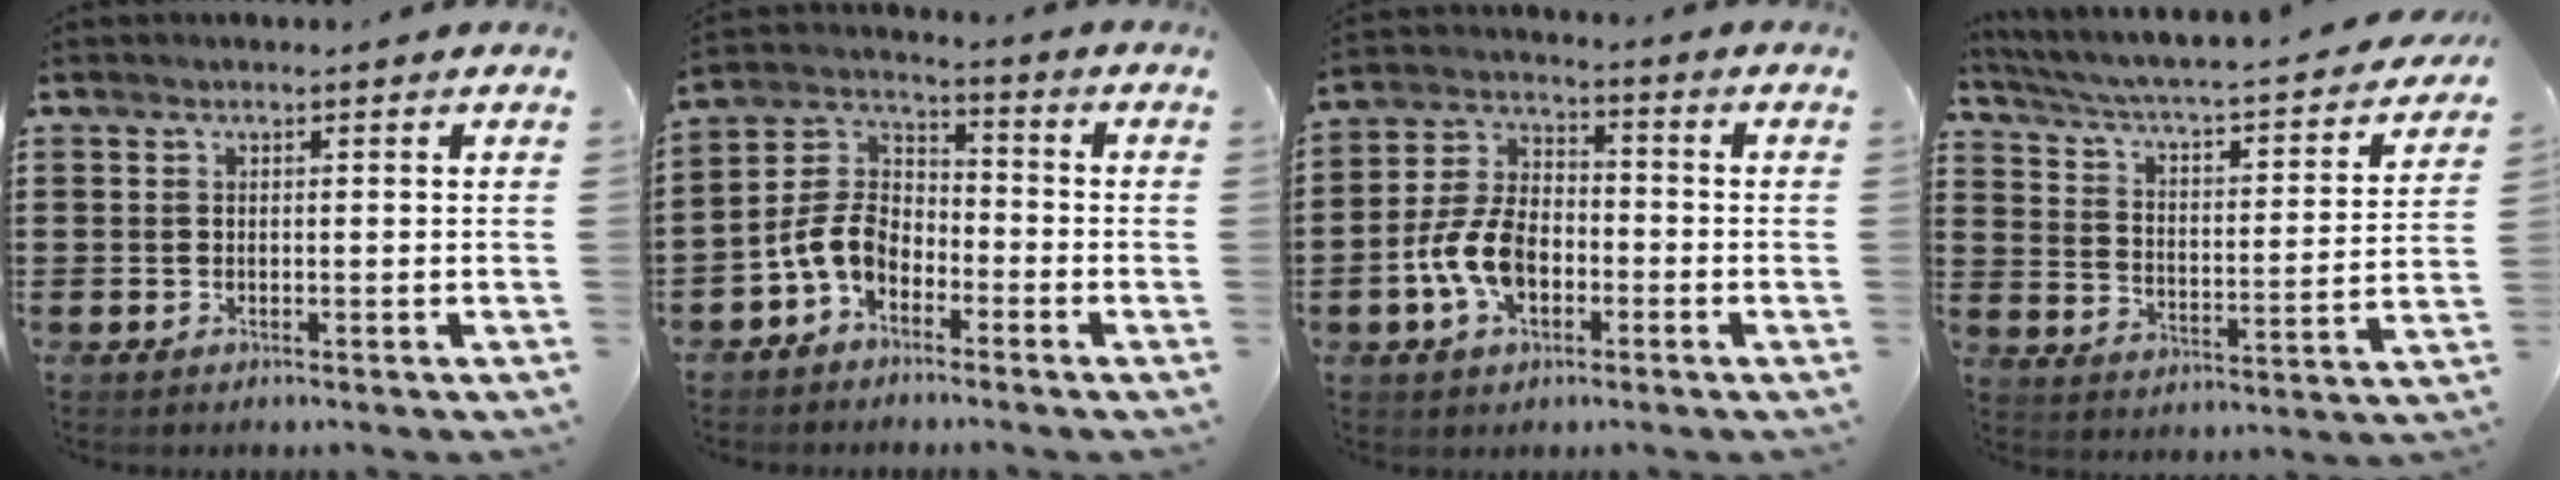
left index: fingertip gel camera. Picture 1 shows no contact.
{"total": 6.9, "force": [-3.6, 4.5, 3.8], "torque": [-0.117, -0.002, -0.081]}
{"total": 9.1, "force": [-3.2, 5.6, 6.4], "torque": [-0.164, 0.004, -0.069]}
{"total": 3.4, "force": [2.7, 0.4, 2.0], "torque": [-0.056, -0.035, 0.034]}